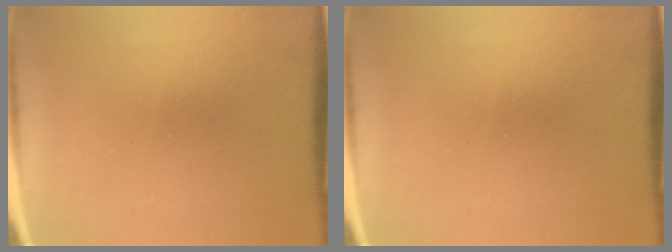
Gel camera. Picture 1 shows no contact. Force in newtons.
{"total": 0.0}